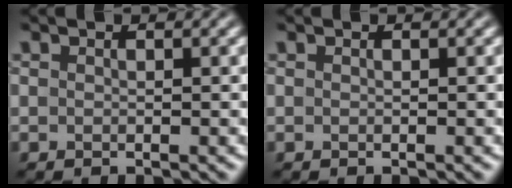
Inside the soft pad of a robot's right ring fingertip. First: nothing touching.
{"total": 0.0}